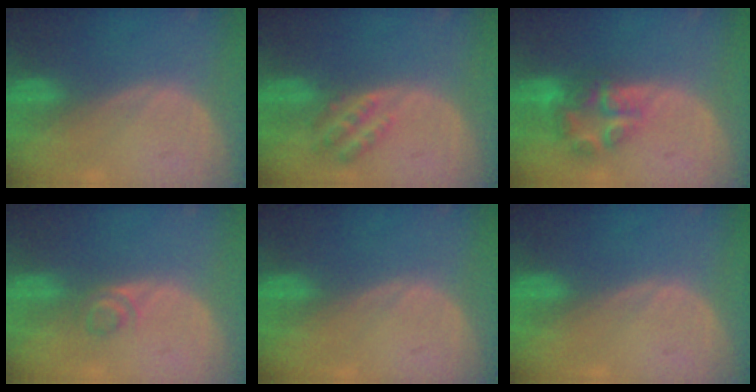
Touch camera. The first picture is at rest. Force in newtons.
{"total": 4.4, "press": 3.9, "slide": 2.0}
{"total": 6.9, "press": 6.5, "slide": 2.2}
{"total": 2.3, "press": 2.1, "slide": 1.0}
{"total": 0.0}
{"total": 0.0}